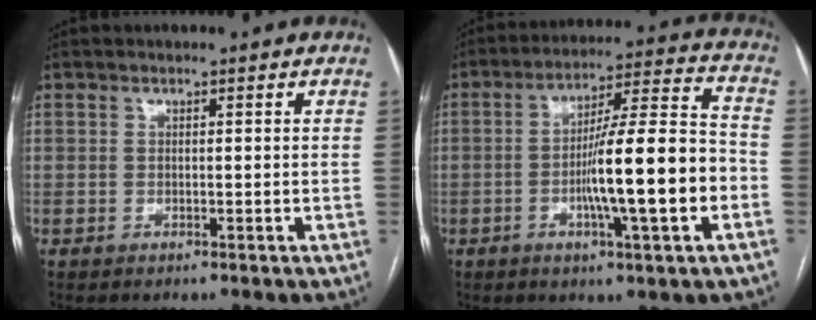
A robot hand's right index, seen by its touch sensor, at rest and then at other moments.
{"total": 15.7, "force": [-3.8, 0.7, 15.2], "torque": [-0.245, 0.008, -0.061]}